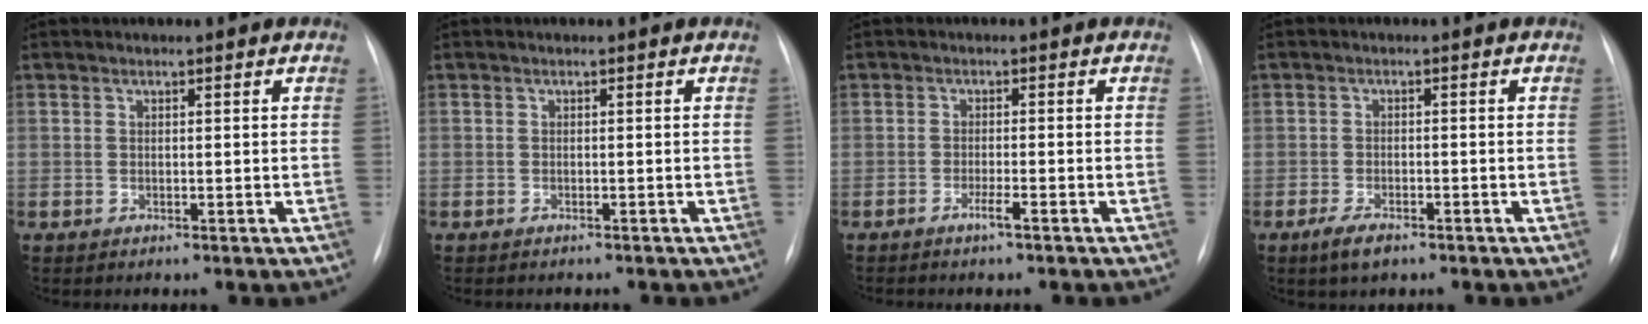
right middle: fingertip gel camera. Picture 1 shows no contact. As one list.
[{"total": 2.0, "force": [-1.8, 0.5, 0.6], "torque": [-0.007, -0.004, -0.021]}, {"total": 1.7, "force": [-1.1, -0.5, 1.2], "torque": [-0.026, -0.002, -0.023]}, {"total": 3.0, "force": [-2.0, 0.8, 2.0], "torque": [-0.050, -0.006, -0.035]}]